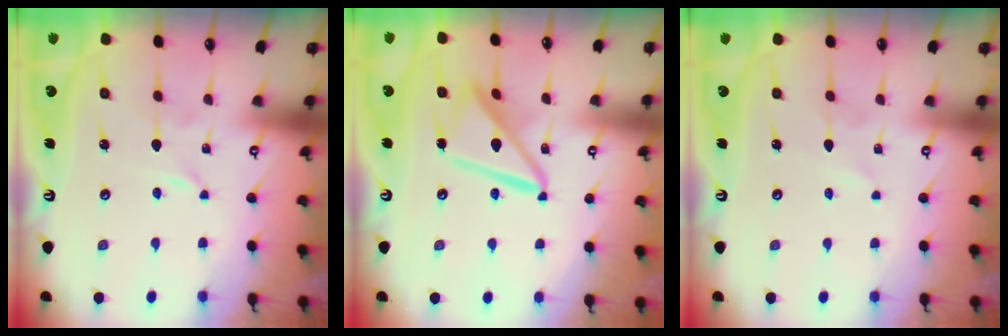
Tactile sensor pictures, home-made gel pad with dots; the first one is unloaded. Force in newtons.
{"total": 13.6, "press": 13.6, "slide": 1.3}
{"total": 1.0, "press": 1.0, "slide": 0.1}